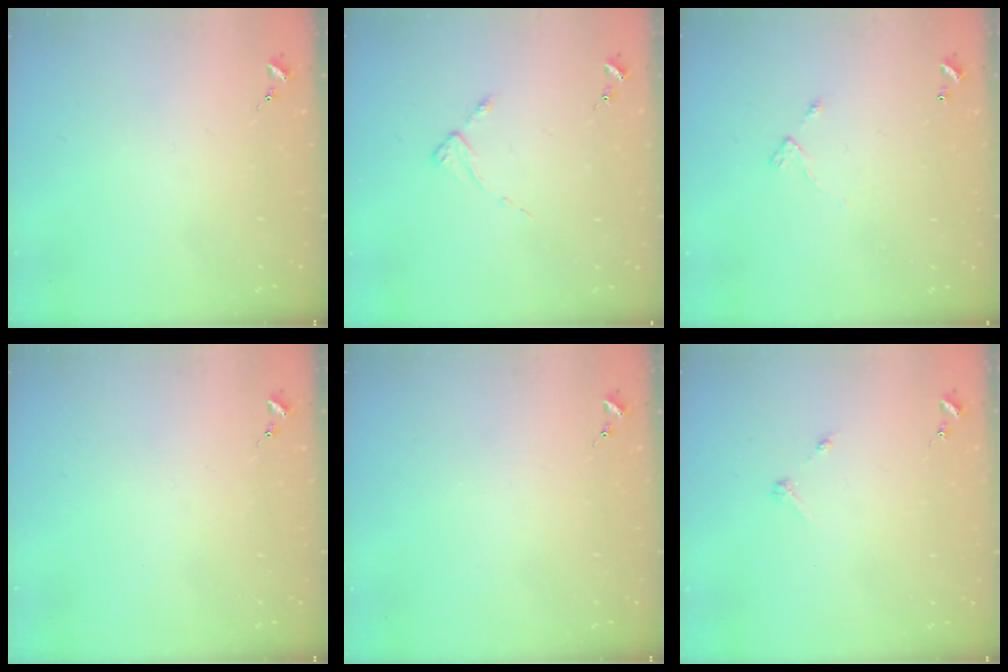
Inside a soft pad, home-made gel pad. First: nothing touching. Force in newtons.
{"total": 2.3, "press": 2.3, "slide": 0.4}
{"total": 4.2, "press": 4.2, "slide": 0.5}
{"total": 0.0}
{"total": 0.0}
{"total": 2.6, "press": 2.6, "slide": 0.3}